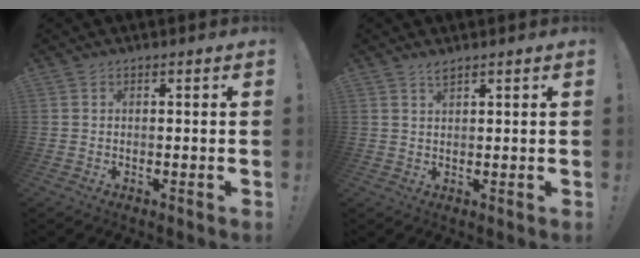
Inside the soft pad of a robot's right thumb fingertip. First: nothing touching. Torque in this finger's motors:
{"motor_torque": [-0.20, 0.37, -0.24, 0.23, -0.03]}